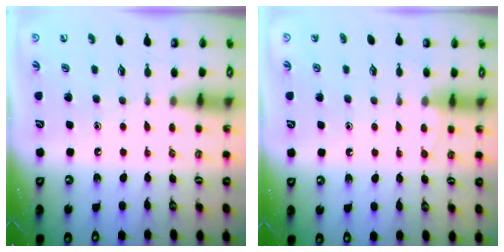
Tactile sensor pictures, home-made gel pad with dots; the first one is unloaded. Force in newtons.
{"total": 3.9, "press": 3.9, "slide": 0.3}